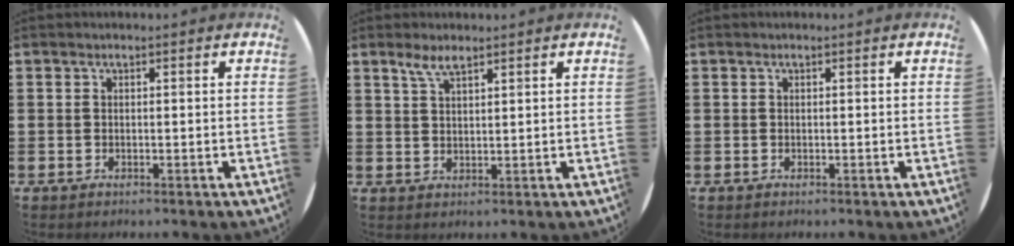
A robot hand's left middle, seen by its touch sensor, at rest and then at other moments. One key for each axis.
{"total": 2.8, "fx": 2.2, "fy": 0.7, "fz": 1.7, "tx": -0.037, "ty": 0.004, "tz": 0.040}
{"total": 0.0}